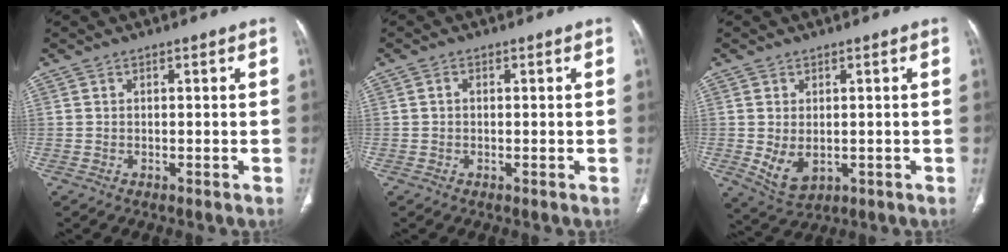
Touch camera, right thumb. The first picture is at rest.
{"total": 0.8, "force": [0.0, 0.7, 0.5], "torque": [-0.007, 0.002, -0.001]}
{"total": 5.8, "force": [-0.6, 3.8, 4.3], "torque": [-0.076, -0.011, 0.007]}